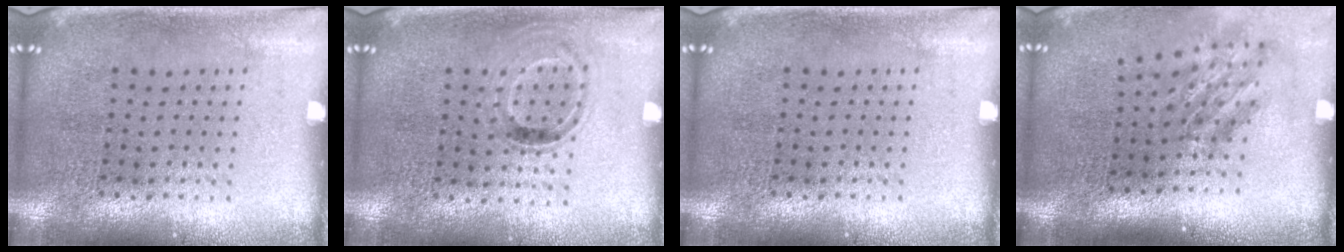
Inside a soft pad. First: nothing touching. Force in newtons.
{"total": 0.9, "press": 0.8, "slide": 0.3}
{"total": 0.0}
{"total": 1.9, "press": 1.2, "slide": 1.4}